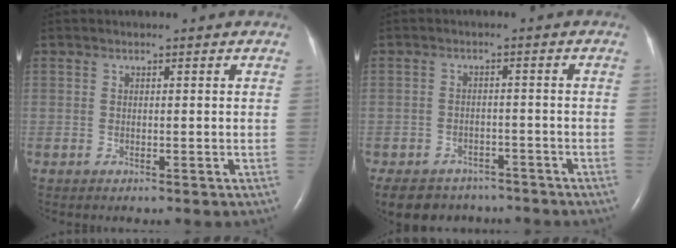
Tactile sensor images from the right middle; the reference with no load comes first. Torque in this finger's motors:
{"motor_torque": [0.30, -0.28, 0.02, 0.05]}